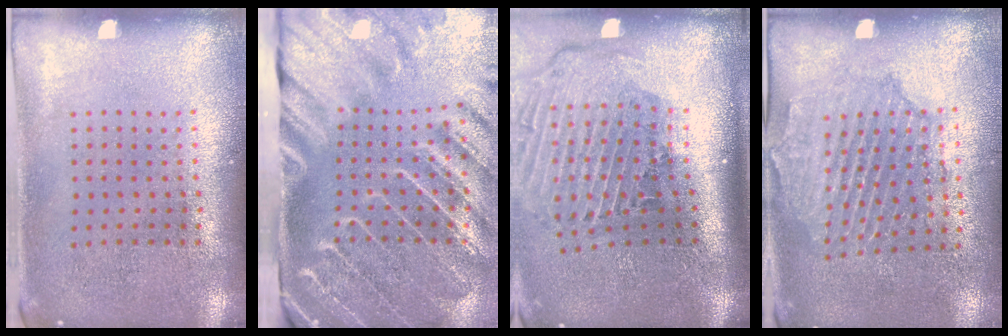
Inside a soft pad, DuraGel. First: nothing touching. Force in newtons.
{"total": 4.5, "press": 3.4, "slide": 2.8}
{"total": 2.9, "press": 2.0, "slide": 2.1}
{"total": 1.6, "press": 1.6, "slide": 0.2}